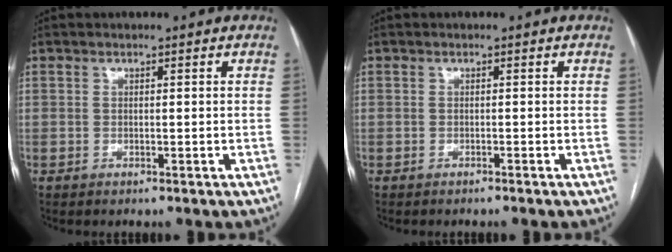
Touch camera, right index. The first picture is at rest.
{"total": 0.6, "force": [-0.5, -0.2, 0.2], "torque": [-0.003, 0.001, -0.010]}